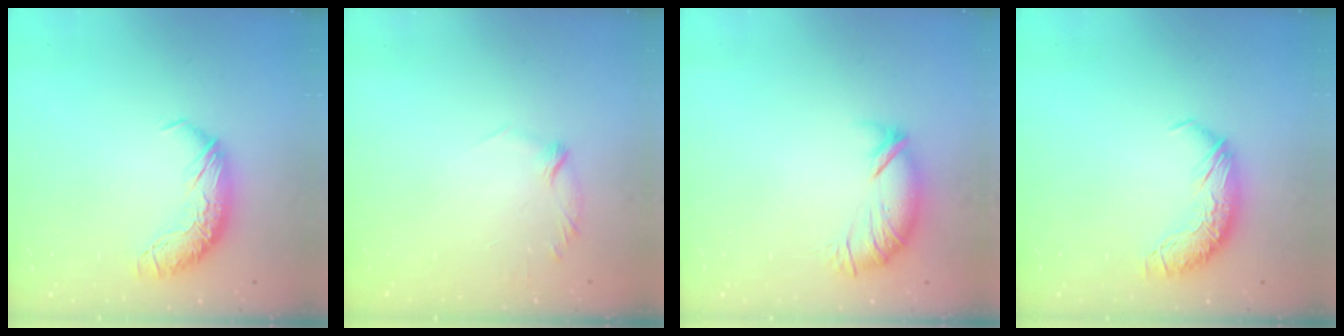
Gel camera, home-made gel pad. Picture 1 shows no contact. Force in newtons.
{"total": 5.7, "press": 5.6, "slide": 1.0}
{"total": 3.8, "press": 3.4, "slide": 1.8}
{"total": 0.0}